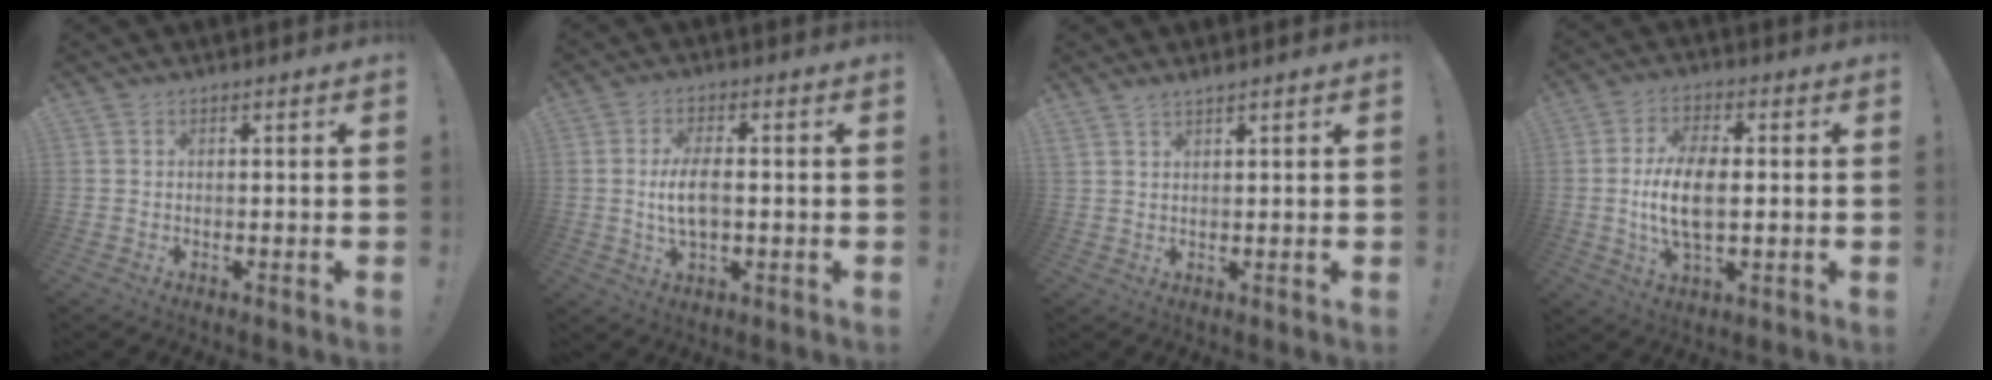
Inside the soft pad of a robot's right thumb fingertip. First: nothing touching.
{"total": 7.3, "force": [-0.3, 3.4, 6.4], "torque": [-0.119, -0.003, -0.009]}
{"total": 1.9, "force": [1.7, 0.0, 0.8], "torque": [-0.019, -0.006, 0.031]}
{"total": 12.0, "force": [-0.4, 5.9, 10.4], "torque": [-0.193, -0.007, -0.012]}